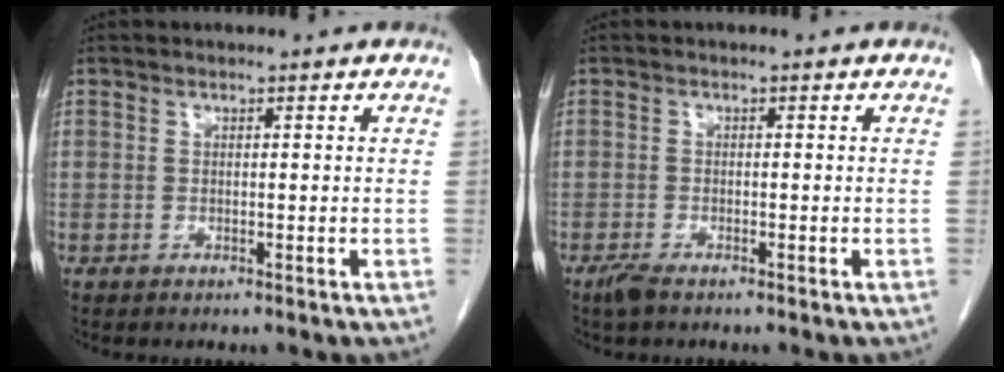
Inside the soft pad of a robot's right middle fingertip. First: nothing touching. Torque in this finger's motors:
{"motor_torque": [0.03, 0.13, -0.01, 0.00]}